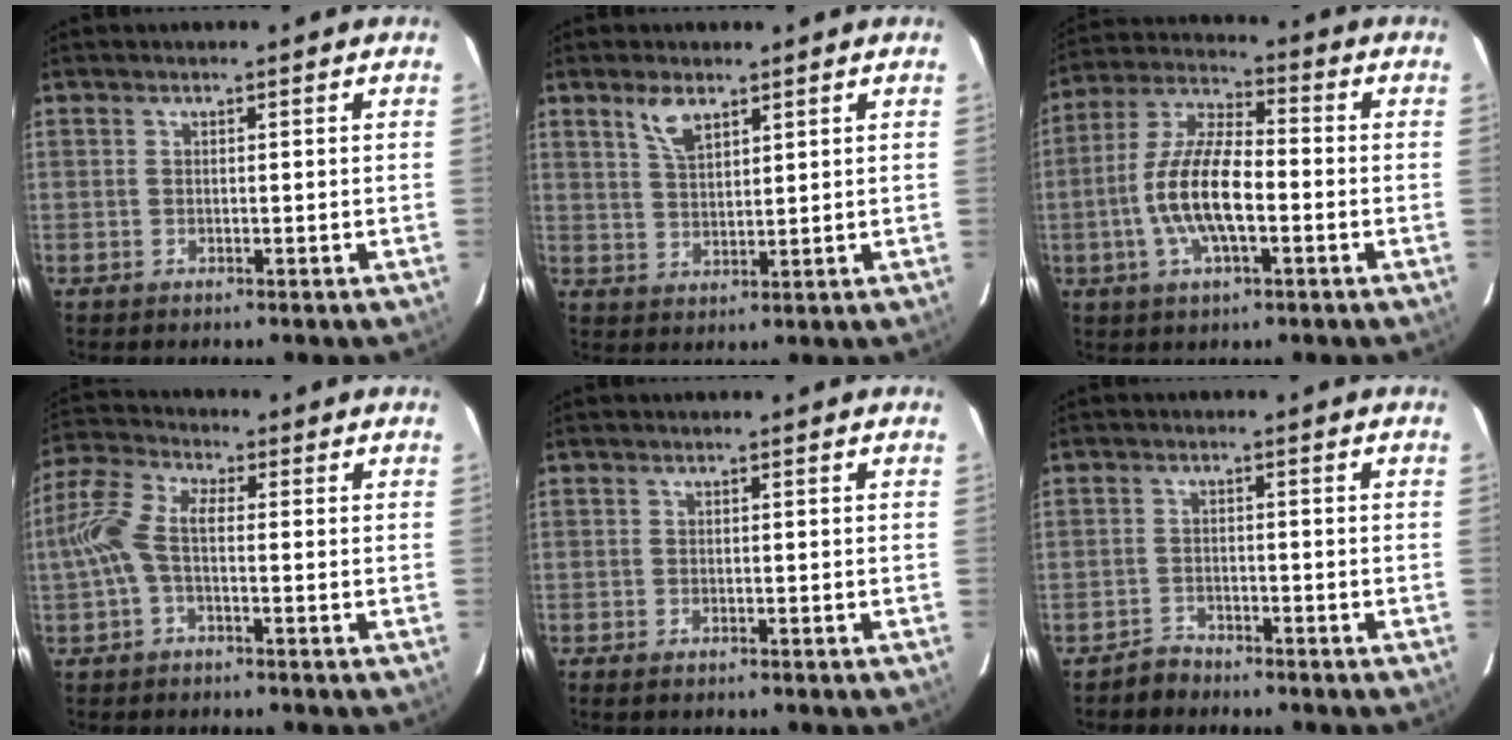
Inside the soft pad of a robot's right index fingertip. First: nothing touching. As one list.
[{"total": 4.9, "force": [3.3, 2.0, 3.0], "torque": [-0.055, 0.002, 0.065]}, {"total": 12.9, "force": [-3.1, 4.6, 11.6], "torque": [-0.241, 0.002, -0.060]}, {"total": 8.0, "force": [-1.1, 3.5, 7.2], "torque": [-0.165, 0.018, -0.029]}, {"total": 1.0, "force": [-0.8, 0.4, 0.5], "torque": [-0.010, -0.006, -0.014]}, {"total": 2.5, "force": [-2.1, 1.2, -0.4], "torque": [0.003, 0.009, -0.039]}]